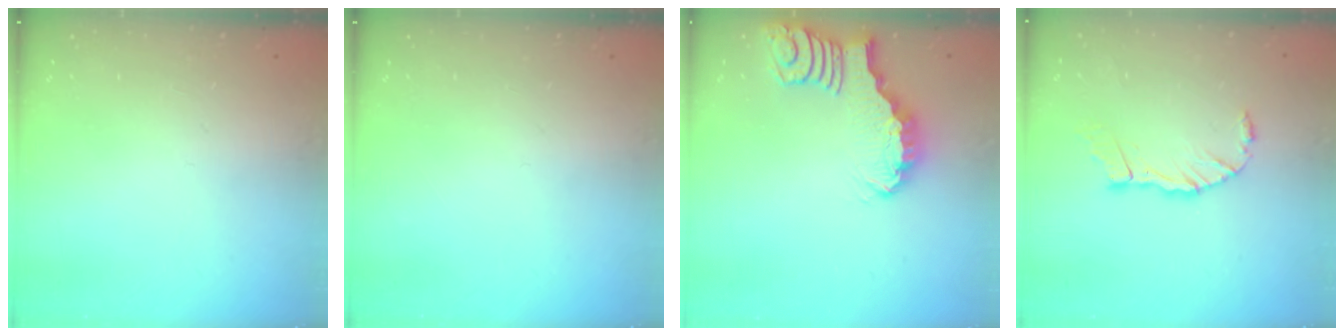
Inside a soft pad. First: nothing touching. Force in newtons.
{"total": 0.0}
{"total": 2.8, "press": 2.7, "slide": 0.4}
{"total": 8.8, "press": 8.7, "slide": 1.3}